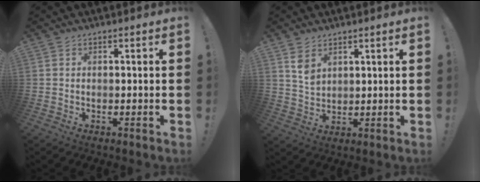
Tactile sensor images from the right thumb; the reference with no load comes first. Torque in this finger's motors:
{"motor_torque": [-0.46, 0.62, 0.10, -0.09, -0.01]}